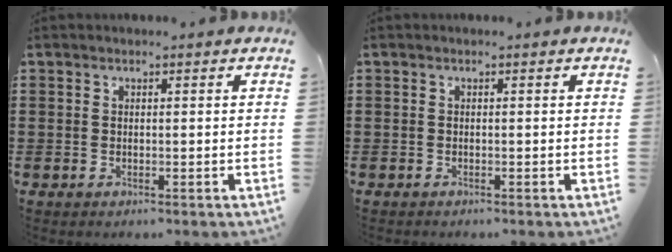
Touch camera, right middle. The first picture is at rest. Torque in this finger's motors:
{"motor_torque": [0.01, -0.01, 0.00, 0.02]}